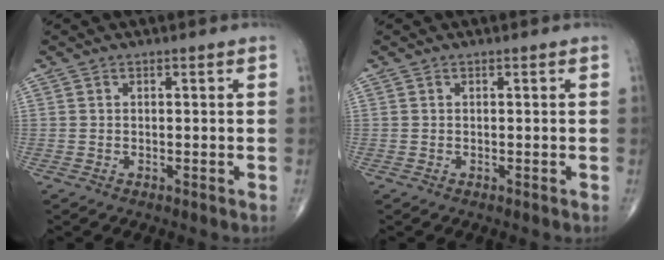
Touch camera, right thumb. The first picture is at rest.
{"total": 0.0}